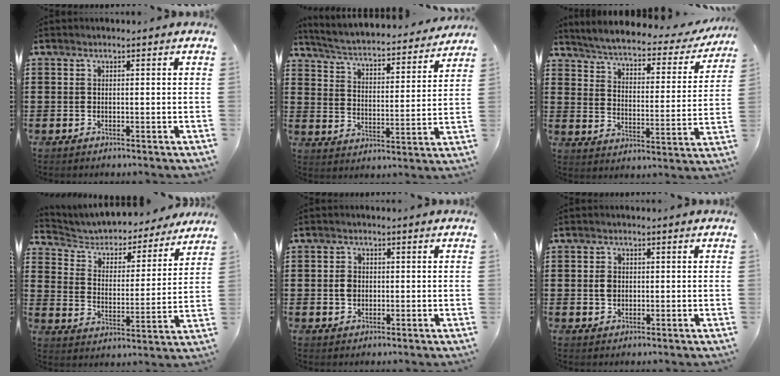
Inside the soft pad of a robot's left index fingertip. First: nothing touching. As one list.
[{"total": 3.6, "force": [3.4, -0.1, 1.0], "torque": [-0.039, -0.035, 0.049]}, {"total": 3.5, "force": [3.2, 0.0, 1.4], "torque": [-0.046, -0.027, 0.045]}, {"total": 4.3, "force": [4.1, 1.4, 0.6], "torque": [-0.037, -0.029, 0.063]}, {"total": 2.3, "force": [0.1, 1.9, 1.3], "torque": [-0.030, 0.008, 0.000]}, {"total": 2.3, "force": [0.2, 1.8, 1.5], "torque": [-0.032, 0.008, 0.003]}]